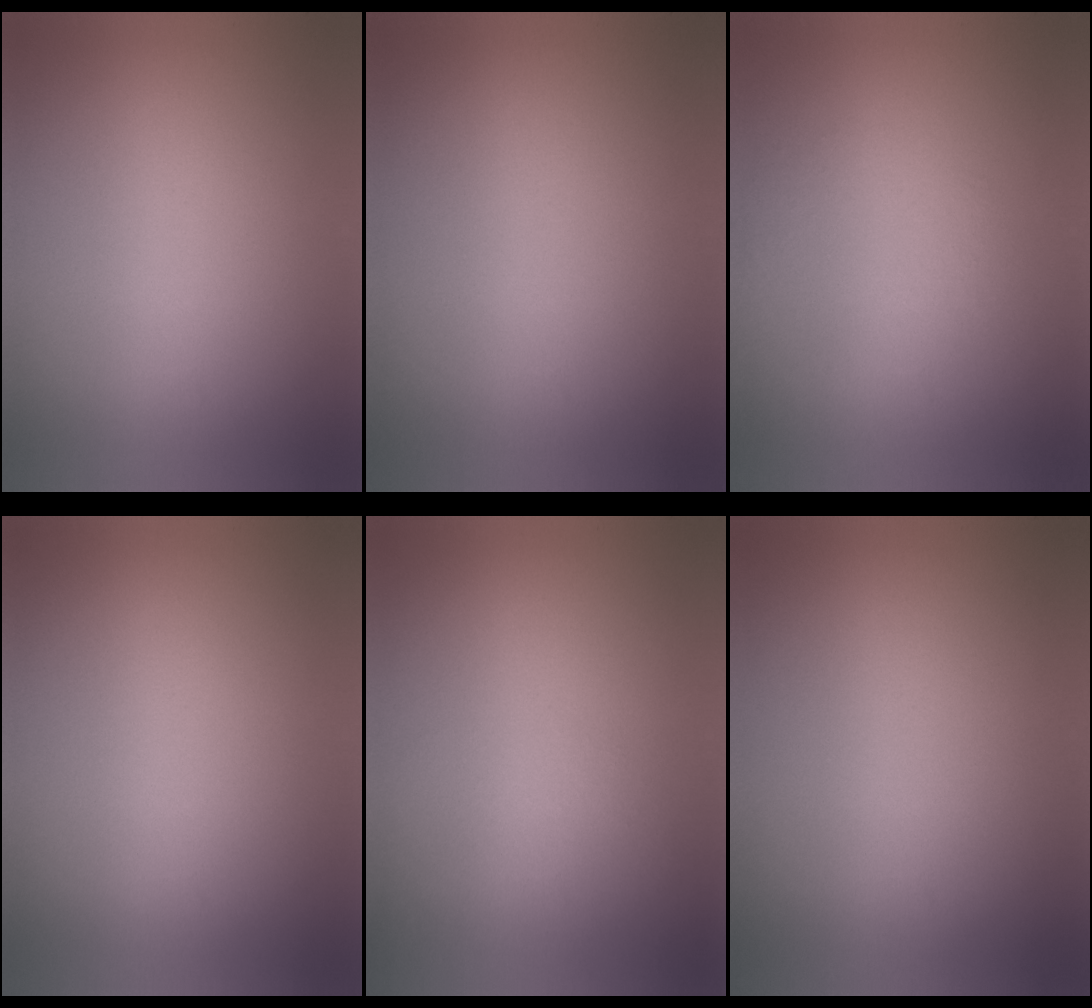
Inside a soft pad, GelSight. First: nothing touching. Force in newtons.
{"total": 0.0}
{"total": 1.2}
{"total": 0.0}
{"total": 1.2}
{"total": 0.0}